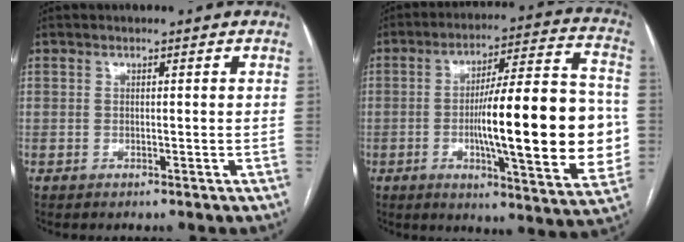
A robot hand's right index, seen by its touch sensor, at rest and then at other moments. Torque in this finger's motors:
{"motor_torque": [2.14, 0.00, 1.05, 0.21]}